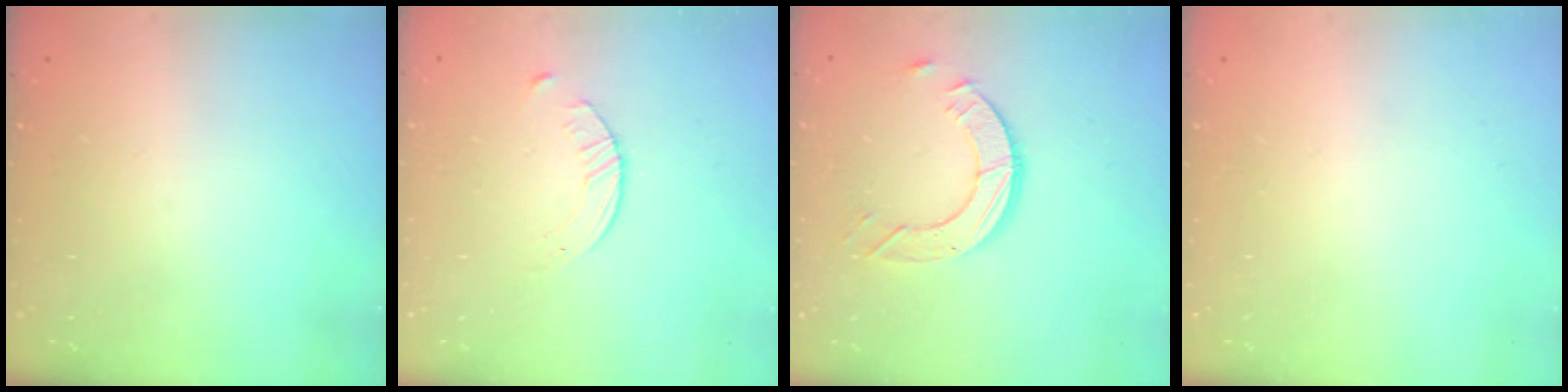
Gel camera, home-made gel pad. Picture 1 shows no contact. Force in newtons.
{"total": 3.1, "press": 3.0, "slide": 0.4}
{"total": 8.4, "press": 8.4, "slide": 0.5}
{"total": 0.0}